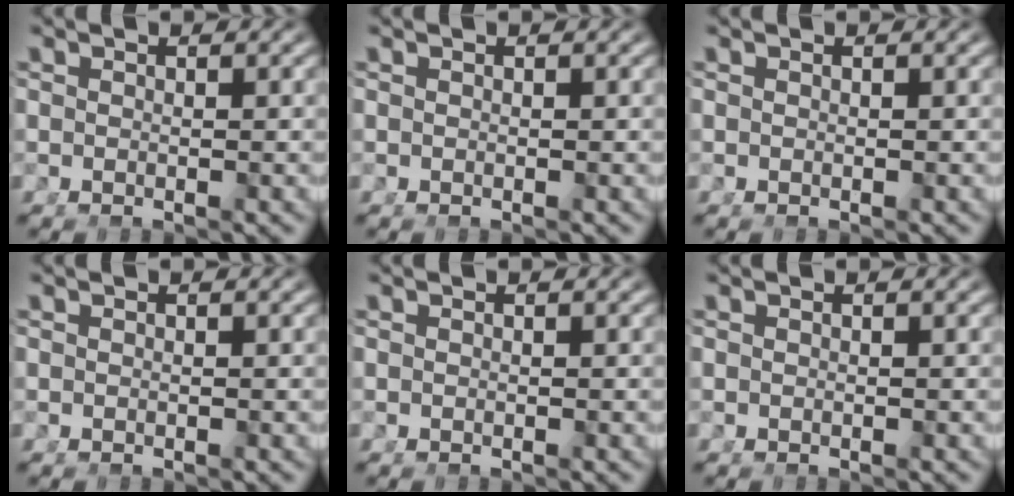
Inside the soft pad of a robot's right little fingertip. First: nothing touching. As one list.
[{"total": 0.0}, {"total": 0.0}, {"total": 0.0}, {"total": 0.0}, {"total": 0.0}]